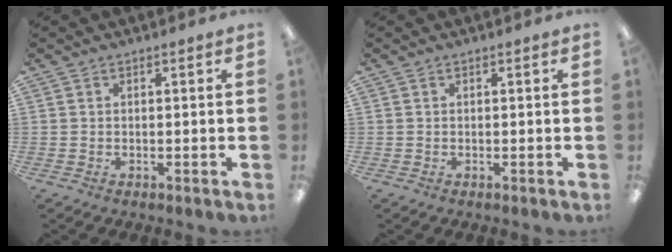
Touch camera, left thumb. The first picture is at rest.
{"total": 0.0}